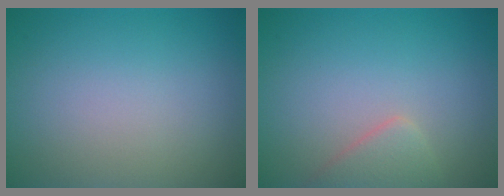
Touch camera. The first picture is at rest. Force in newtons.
{"total": 2.1, "press": 2.1, "slide": 0.2}